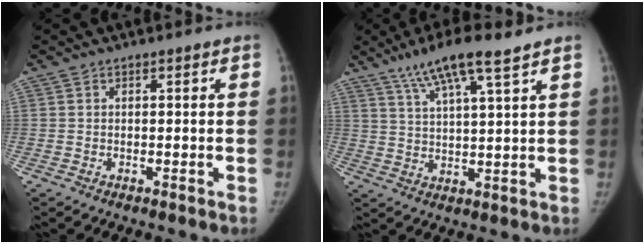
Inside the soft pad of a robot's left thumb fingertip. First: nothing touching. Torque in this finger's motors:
{"motor_torque": [0.06, 0.05, 1.23, -1.03, 0.26]}